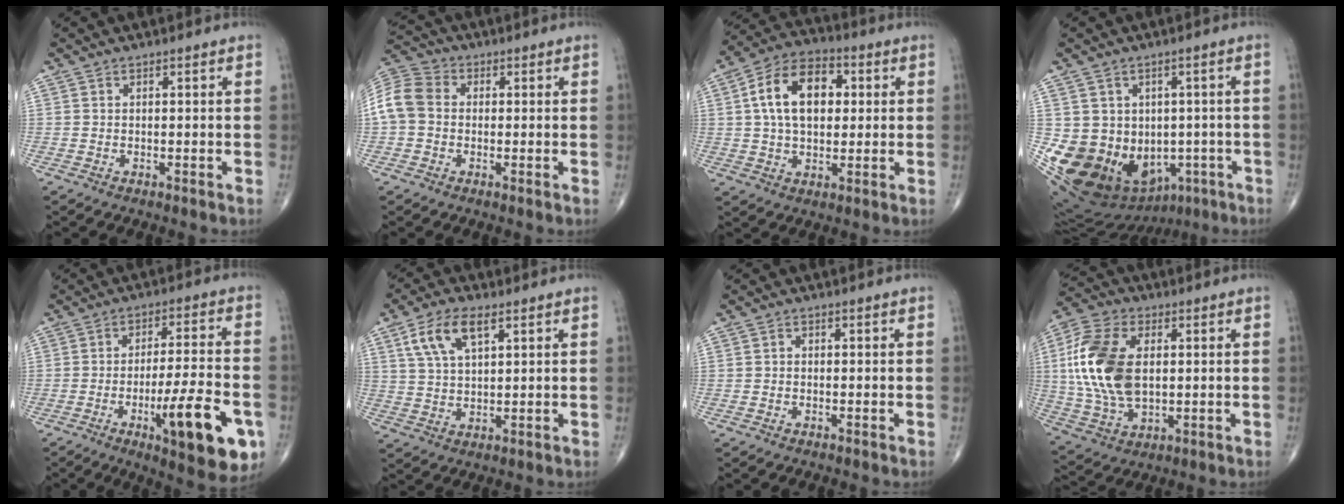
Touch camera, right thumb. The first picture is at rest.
{"total": 9.3, "force": [0.0, 7.5, 5.5], "torque": [-0.109, 0.028, -0.010]}
{"total": 14.3, "force": [2.5, 9.0, 10.8], "torque": [-0.166, 0.018, 0.035]}
{"total": 18.3, "force": [-3.6, 15.1, 9.7], "torque": [-0.151, 0.020, -0.020]}
{"total": 17.5, "force": [-6.5, 4.3, 15.7], "torque": [-0.218, 0.012, -0.088]}
{"total": 8.9, "force": [4.1, 4.2, 6.8], "torque": [-0.131, -0.005, 0.081]}
{"total": 0.7, "force": [-0.2, 0.5, 0.4], "torque": [0.000, 0.002, -0.007]}
{"total": 17.1, "force": [1.6, 10.3, 13.6], "torque": [-0.278, 0.000, 0.031]}